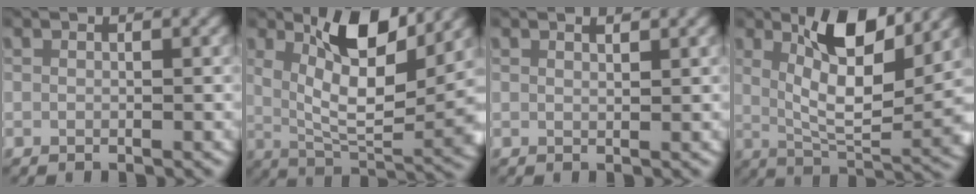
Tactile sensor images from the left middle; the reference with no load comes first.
{"total": 10.0, "force": [3.2, 3.9, 8.7], "torque": [-0.138, -0.012, 0.057]}
{"total": 0.9, "force": [0.9, -0.1, 0.4], "torque": [-0.004, -0.004, 0.015]}
{"total": 9.2, "force": [3.1, 3.1, 8.1], "torque": [-0.128, -0.012, 0.053]}